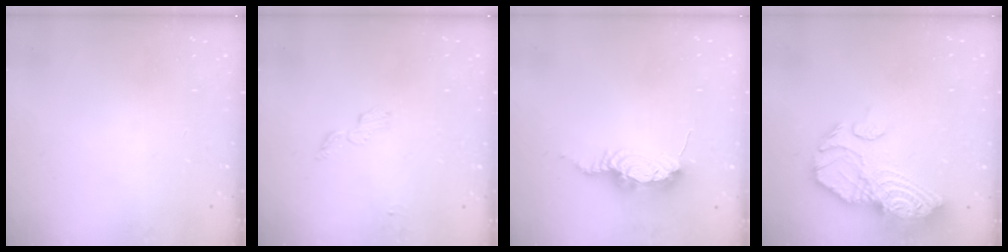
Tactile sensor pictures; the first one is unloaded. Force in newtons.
{"total": 4.7, "press": 4.7, "slide": 0.4}
{"total": 8.6, "press": 8.6, "slide": 0.6}
{"total": 19.4, "press": 16.7, "slide": 9.9}